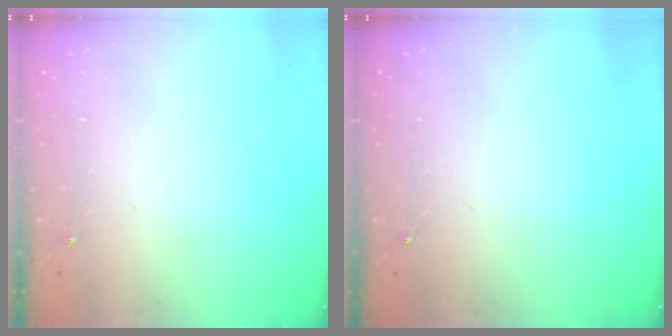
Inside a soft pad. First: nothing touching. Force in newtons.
{"total": 0.0}